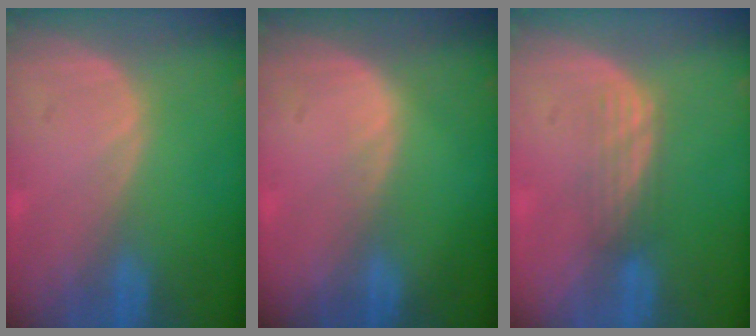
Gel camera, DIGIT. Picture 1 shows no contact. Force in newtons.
{"total": 0.6, "press": 0.6, "slide": 0.1}
{"total": 3.1, "press": 2.7, "slide": 1.7}